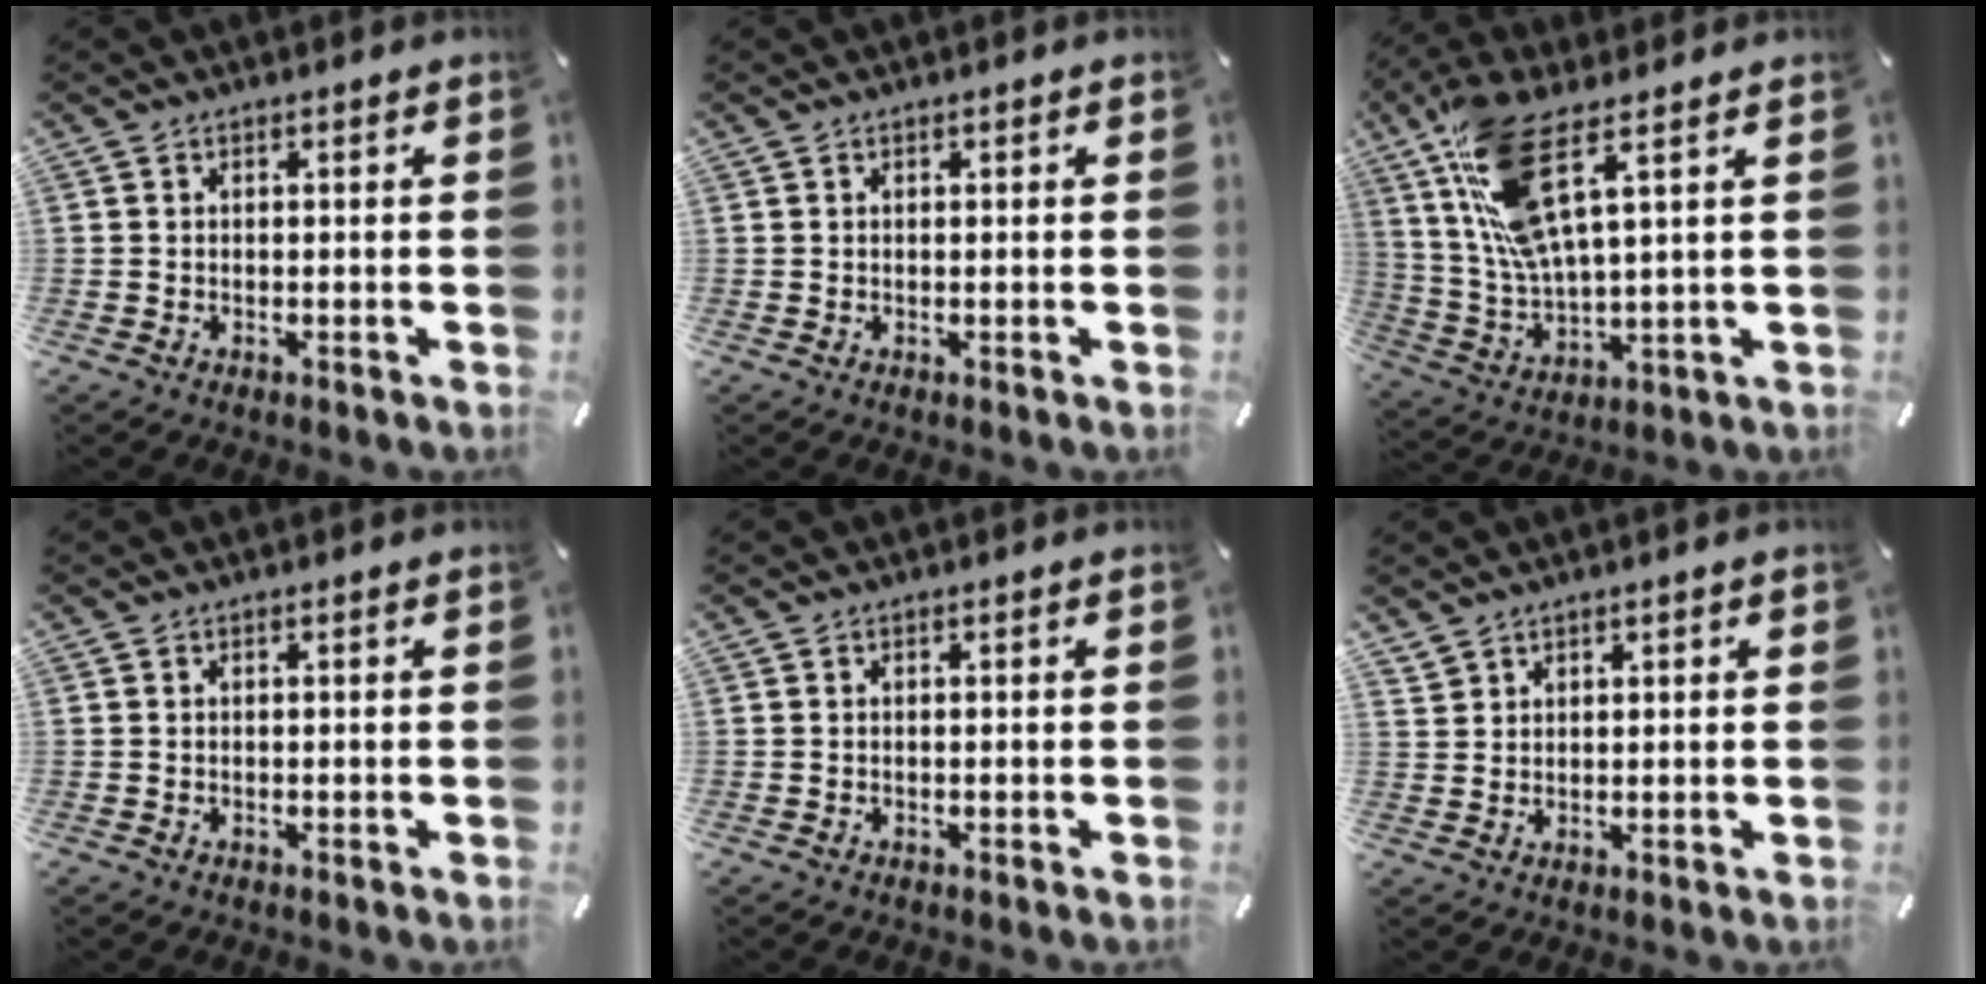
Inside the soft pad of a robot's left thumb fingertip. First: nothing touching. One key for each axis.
{"total": 0.0}
{"total": 14.4, "fx": 7.0, "fy": 3.9, "fz": 11.9, "tx": -0.268, "ty": -0.024, "tz": 0.116}
{"total": 0.0}
{"total": 0.0}
{"total": 2.1, "fx": 1.7, "fy": 1.2, "fz": 0.0, "tx": -0.002, "ty": -0.002, "tz": 0.034}